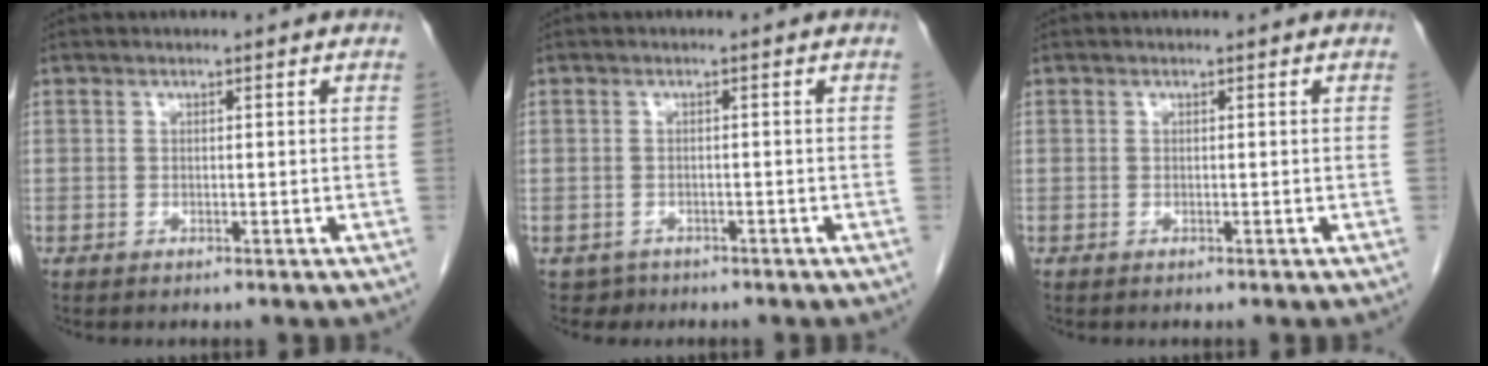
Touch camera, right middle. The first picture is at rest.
{"total": 2.0, "force": [-1.3, 1.5, -0.2], "torque": [-0.003, 0.006, -0.021]}
{"total": 0.0}